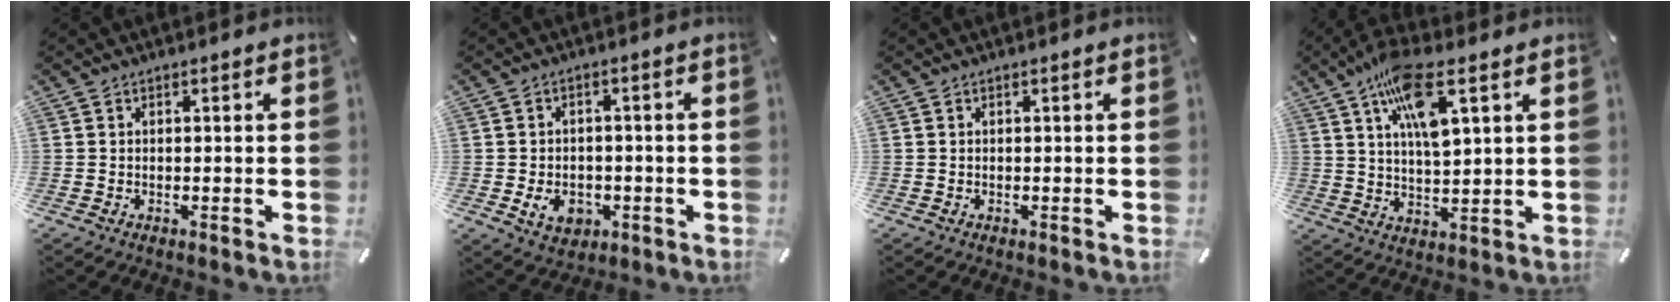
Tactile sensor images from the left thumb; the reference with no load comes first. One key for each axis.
{"total": 6.6, "fx": -1.9, "fy": 5.3, "fz": 3.6, "tx": -0.063, "ty": 0.002, "tz": -0.036}
{"total": 0.0}
{"total": 12.6, "fx": 6.6, "fy": 4.0, "fz": 10.0, "tx": -0.178, "ty": -0.014, "tz": 0.114}